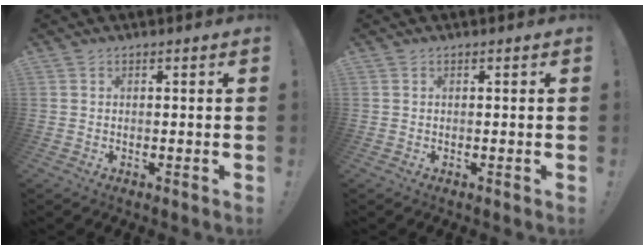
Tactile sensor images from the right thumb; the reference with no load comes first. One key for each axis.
{"total": 0.0}